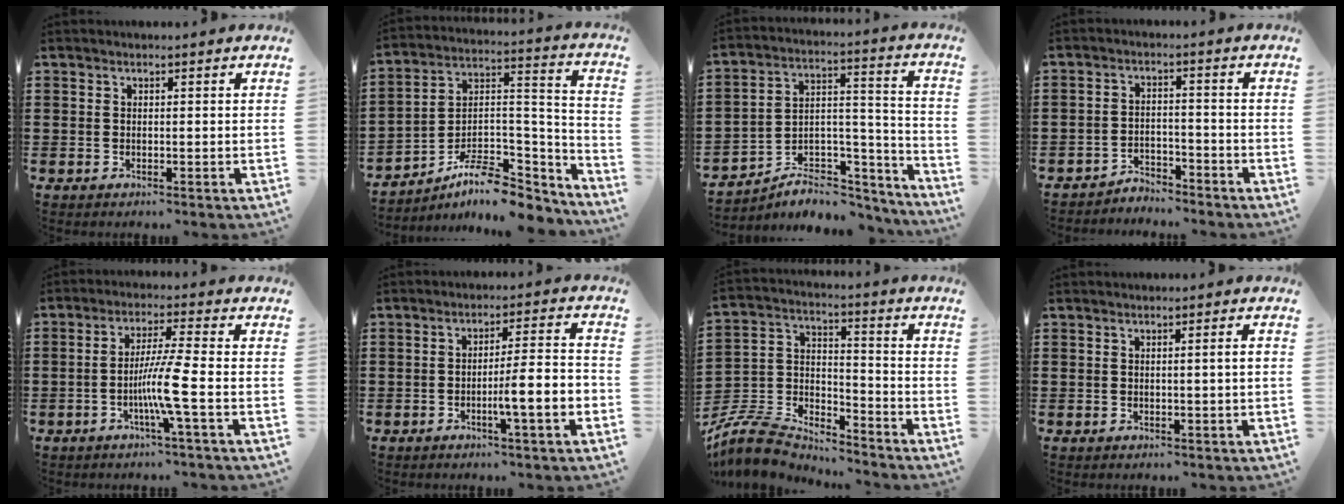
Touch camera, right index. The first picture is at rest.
{"total": 9.6, "force": [-7.4, 3.5, 5.1], "torque": [-0.093, 0.014, -0.141]}
{"total": 6.1, "force": [-4.9, 3.1, 1.8], "torque": [-0.028, 0.009, -0.091]}
{"total": 3.4, "force": [-3.4, 0.4, 0.0], "torque": [-0.008, 0.002, -0.071]}
{"total": 7.0, "force": [-2.3, -0.8, 6.6], "torque": [-0.126, -0.014, -0.048]}
{"total": 6.1, "force": [-2.5, 0.1, 5.6], "torque": [-0.093, -0.003, -0.044]}
{"total": 8.6, "force": [-8.1, 2.1, 2.0], "torque": [-0.070, -0.002, -0.167]}
{"total": 1.2, "force": [-0.1, -0.3, 1.2], "torque": [-0.019, -0.003, -0.003]}